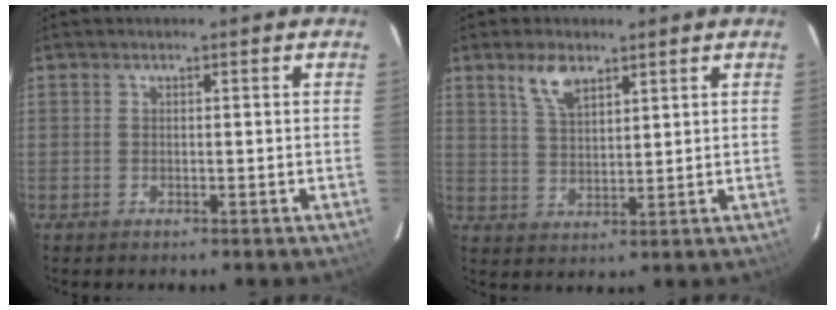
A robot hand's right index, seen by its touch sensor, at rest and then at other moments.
{"total": 5.9, "force": [3.8, 2.6, 3.7], "torque": [-0.069, 0.006, 0.078]}